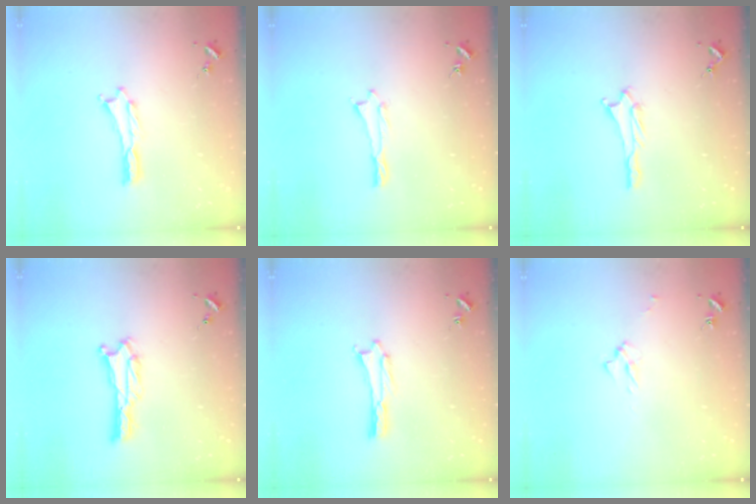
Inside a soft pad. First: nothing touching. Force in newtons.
{"total": 0.0}
{"total": 0.8, "press": 0.8, "slide": 0.1}
{"total": 0.7, "press": 0.7, "slide": 0.1}
{"total": 0.5, "press": 0.5, "slide": 0.2}
{"total": 2.5, "press": 2.5, "slide": 0.4}